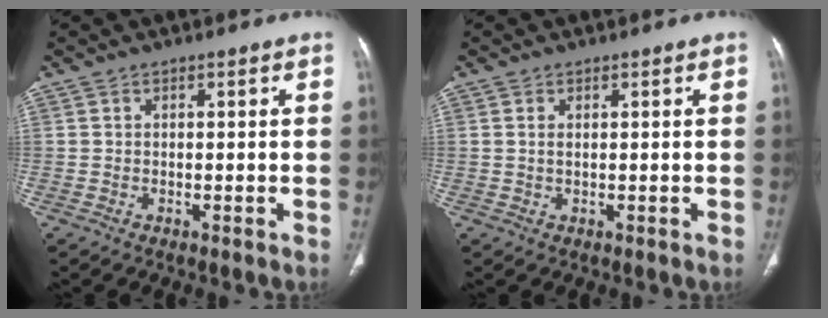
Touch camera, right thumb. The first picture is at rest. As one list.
[{"total": 0.9, "force": [0.2, 0.4, 0.8], "torque": [-0.019, -0.001, 0.005]}]